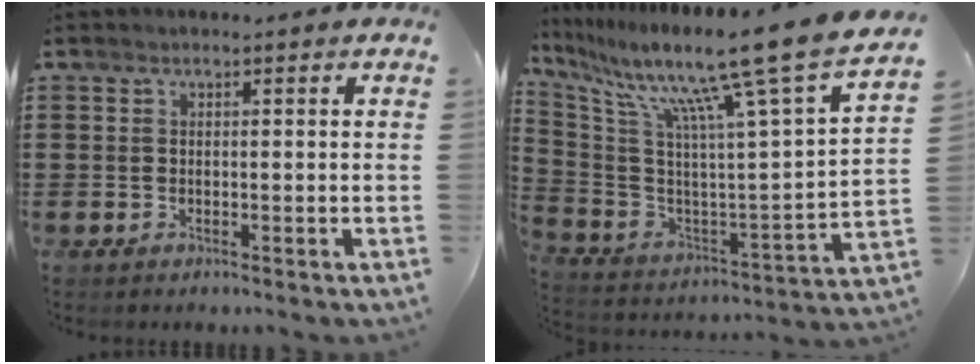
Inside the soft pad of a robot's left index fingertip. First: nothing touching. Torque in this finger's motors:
{"motor_torque": [1.63, -0.51, 1.05, 0.21]}